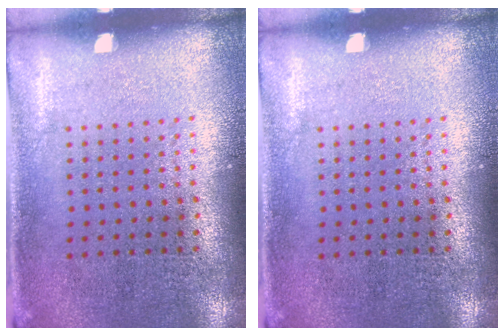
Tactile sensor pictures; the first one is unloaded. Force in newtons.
{"total": 0.0}